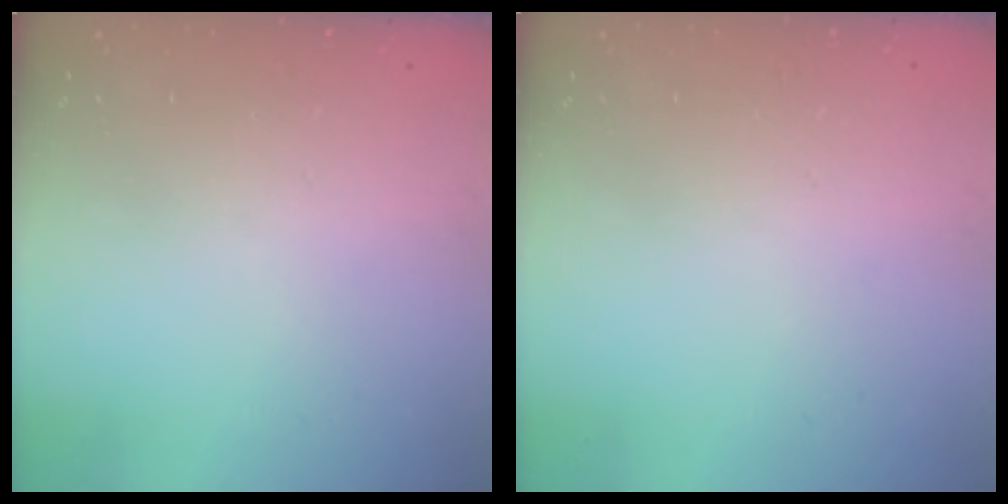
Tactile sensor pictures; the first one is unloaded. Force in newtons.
{"total": 0.0}